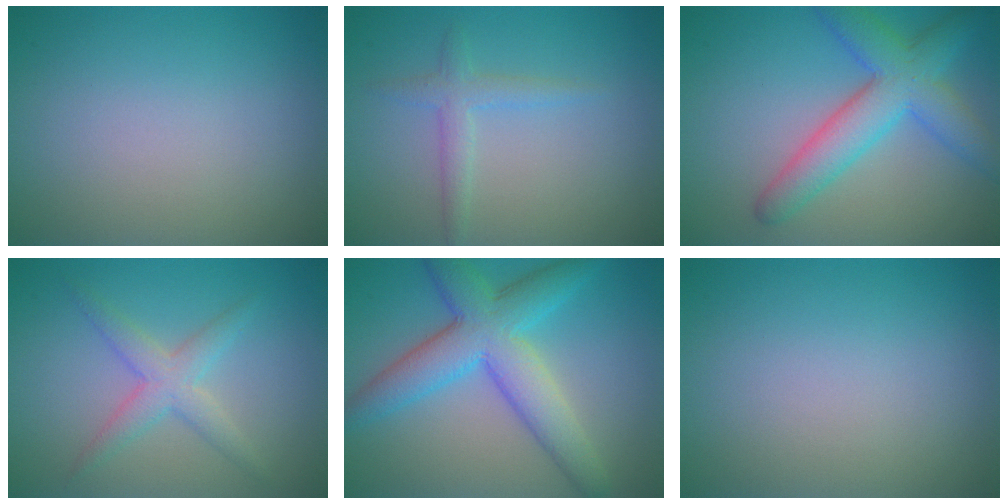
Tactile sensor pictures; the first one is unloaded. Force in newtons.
{"total": 1.9, "press": 1.9, "slide": 0.1}
{"total": 4.8, "press": 4.8, "slide": 0.2}
{"total": 2.8, "press": 2.8, "slide": 0.1}
{"total": 7.3, "press": 7.3, "slide": 0.1}
{"total": 0.0}